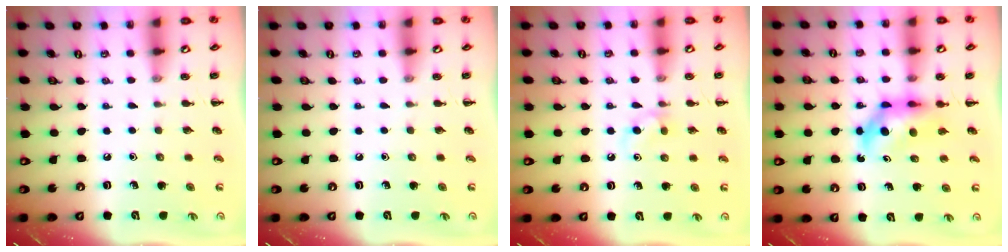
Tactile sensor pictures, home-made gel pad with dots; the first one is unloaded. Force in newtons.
{"total": 0.0}
{"total": 5.1, "press": 4.8, "slide": 1.7}
{"total": 5.7, "press": 5.5, "slide": 1.4}